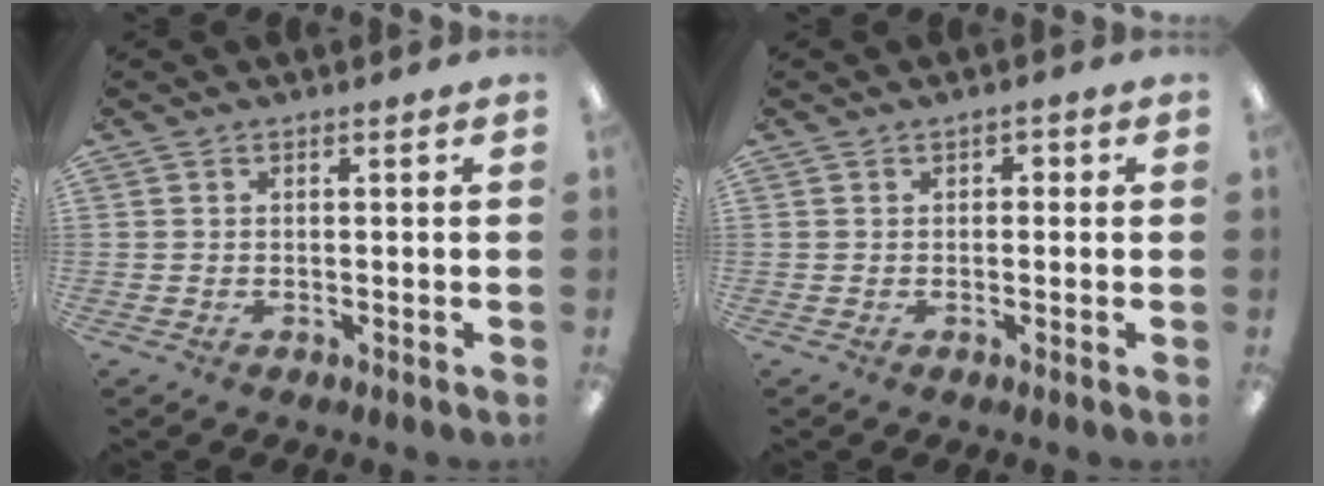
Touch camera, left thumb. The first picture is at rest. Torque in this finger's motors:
{"motor_torque": [-0.18, 0.23, -0.18, 0.12, -0.03]}